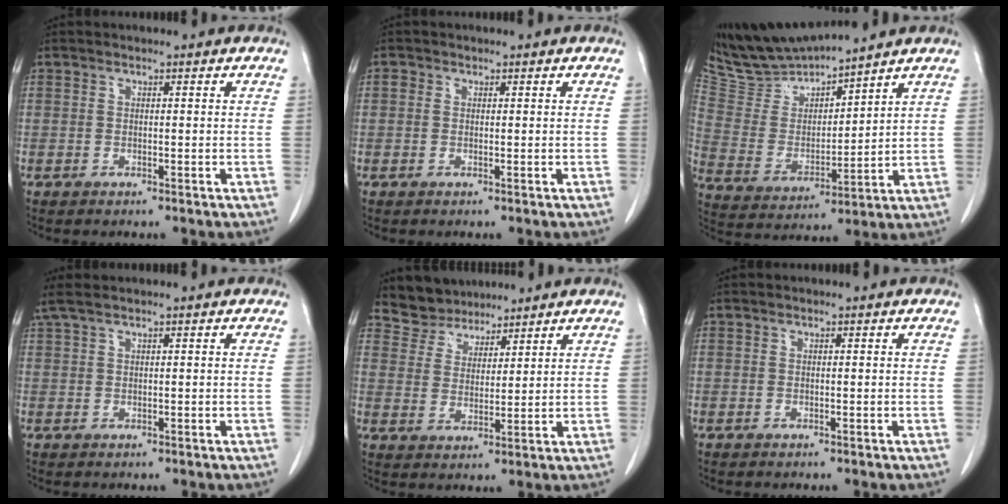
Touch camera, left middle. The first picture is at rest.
{"total": 0.8, "force": [0.2, 0.7, 0.2], "torque": [0.002, 0.003, 0.002]}
{"total": 11.9, "force": [11.5, 0.7, 3.0], "torque": [-0.072, 0.003, 0.238]}
{"total": 2.4, "force": [1.9, 0.0, 1.5], "torque": [-0.037, 0.026, 0.041]}
{"total": 5.8, "force": [5.3, 2.3, -0.3], "torque": [0.003, 0.014, 0.104]}
{"total": 0.0}